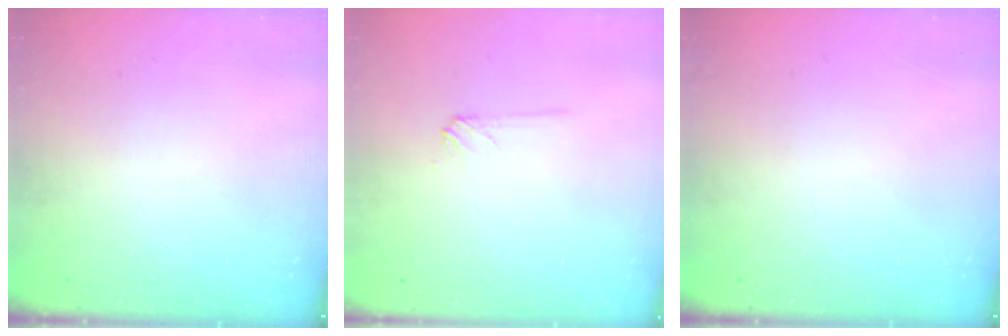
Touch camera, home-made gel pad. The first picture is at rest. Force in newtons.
{"total": 4.3, "press": 4.2, "slide": 0.8}
{"total": 0.0}